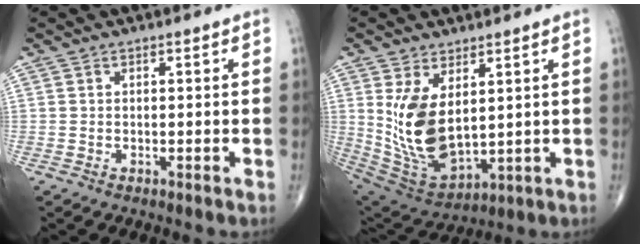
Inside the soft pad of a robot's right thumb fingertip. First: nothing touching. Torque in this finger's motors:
{"motor_torque": [-0.37, 0.97, 1.40, 0.38, 0.17]}